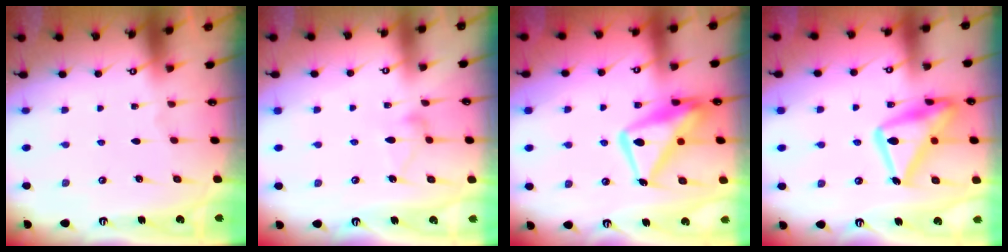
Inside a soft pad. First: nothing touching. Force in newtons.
{"total": 9.8, "press": 9.8, "slide": 0.2}
{"total": 15.0, "press": 14.9, "slide": 1.6}
{"total": 20.9, "press": 20.8, "slide": 1.5}